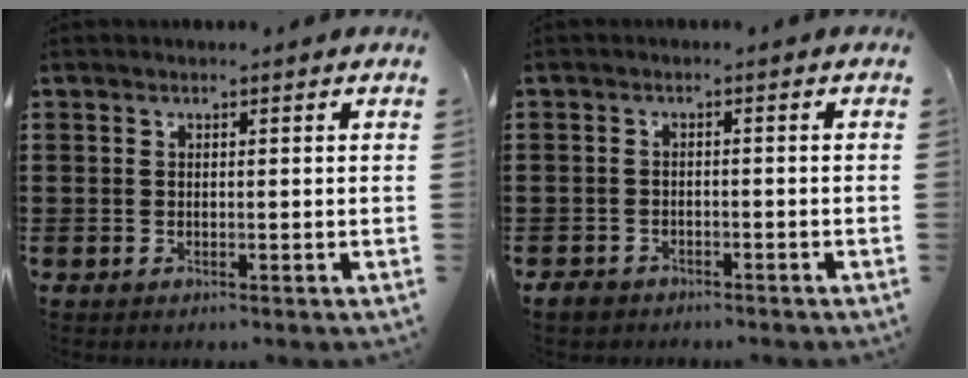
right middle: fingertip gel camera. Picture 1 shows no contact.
{"total": 1.7, "force": [-1.5, 0.6, 0.3], "torque": [-0.013, -0.001, -0.032]}